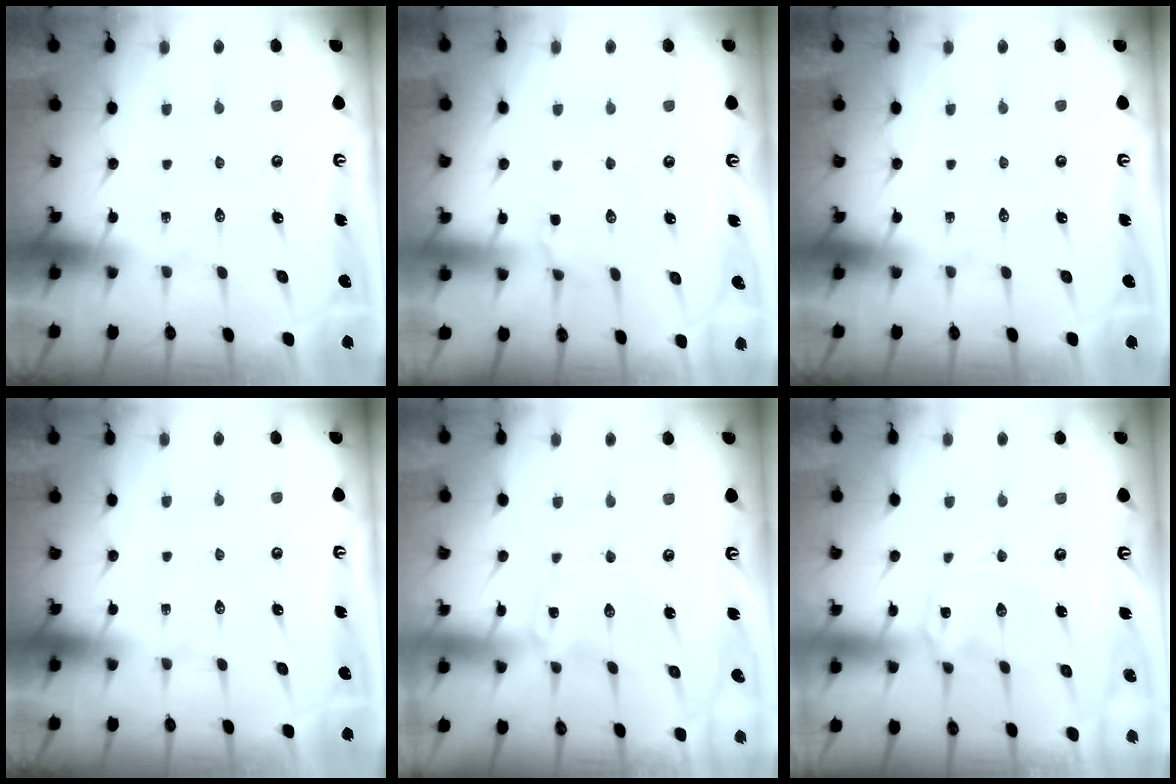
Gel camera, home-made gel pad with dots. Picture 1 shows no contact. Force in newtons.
{"total": 4.2, "press": 4.2, "slide": 0.9}
{"total": 0.0}
{"total": 0.0}
{"total": 0.0}
{"total": 1.0, "press": 1.0, "slide": 0.1}